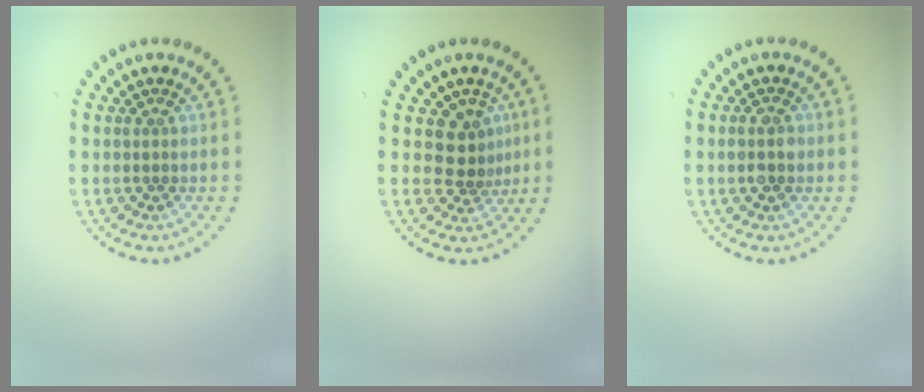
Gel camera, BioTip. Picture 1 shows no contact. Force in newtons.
{"total": 2.8, "press": 2.3, "slide": 1.7}
{"total": 1.7, "press": 1.6, "slide": 0.2}